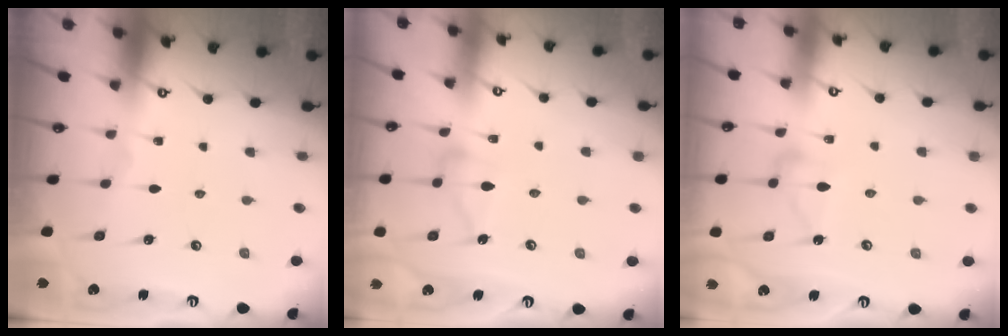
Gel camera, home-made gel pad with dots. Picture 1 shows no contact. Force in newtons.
{"total": 10.6, "press": 10.6, "slide": 0.6}
{"total": 10.5, "press": 10.5, "slide": 0.4}